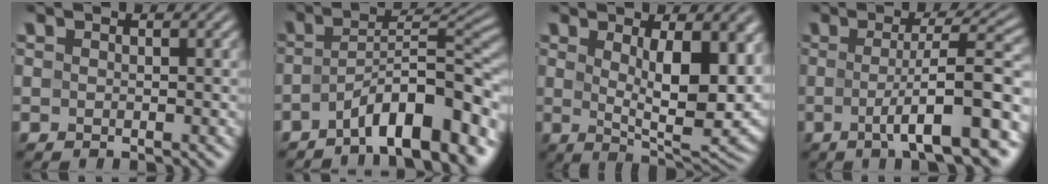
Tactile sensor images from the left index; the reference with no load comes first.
{"total": 9.8, "force": [-5.3, 2.7, 7.8], "torque": [-0.103, 0.012, -0.093]}
{"total": 10.8, "force": [1.7, 4.1, 9.8], "torque": [-0.146, -0.019, 0.036]}
{"total": 9.6, "force": [-2.2, 1.9, 9.1], "torque": [-0.122, 0.005, -0.039]}